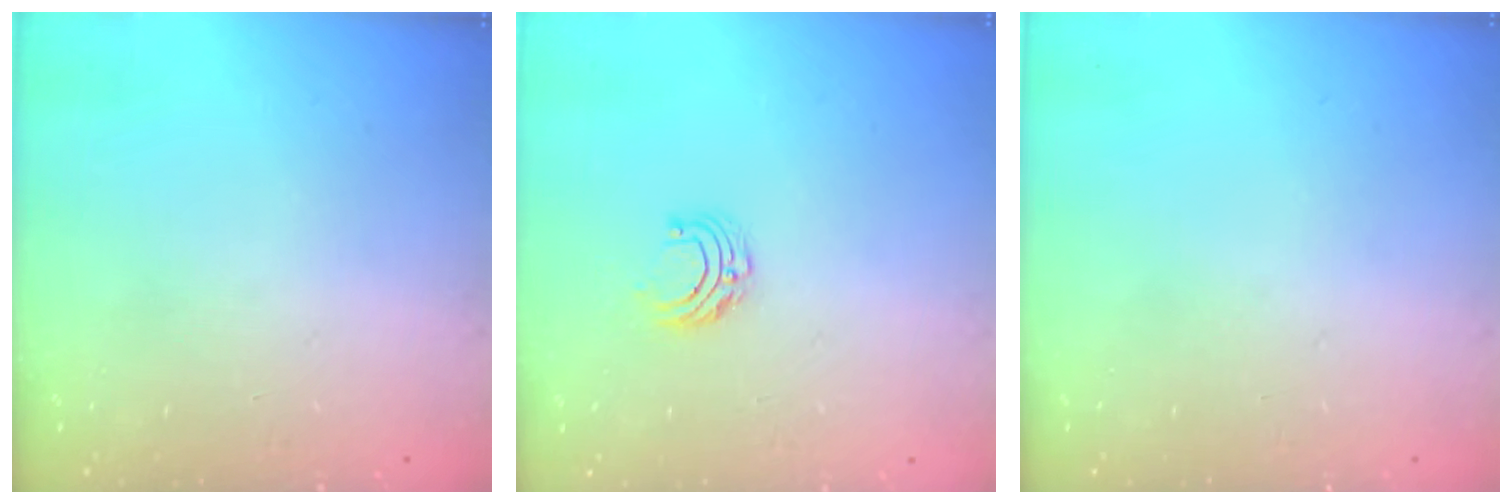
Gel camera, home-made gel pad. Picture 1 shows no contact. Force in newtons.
{"total": 5.0, "press": 5.0, "slide": 0.4}
{"total": 0.0}